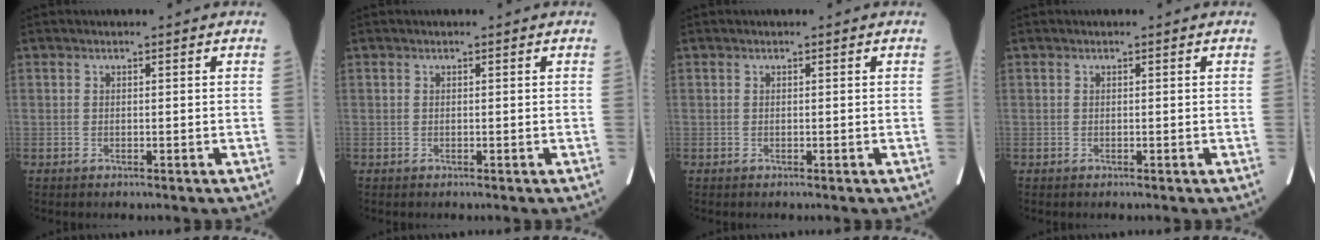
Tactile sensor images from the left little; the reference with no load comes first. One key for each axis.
{"total": 0.0}
{"total": 0.0}
{"total": 0.0}